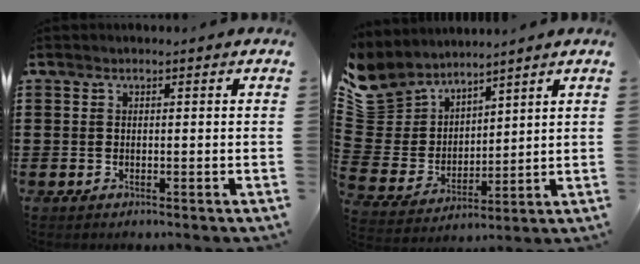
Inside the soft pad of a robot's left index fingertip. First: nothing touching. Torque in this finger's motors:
{"motor_torque": [-0.19, 0.24, -0.04, -0.05]}